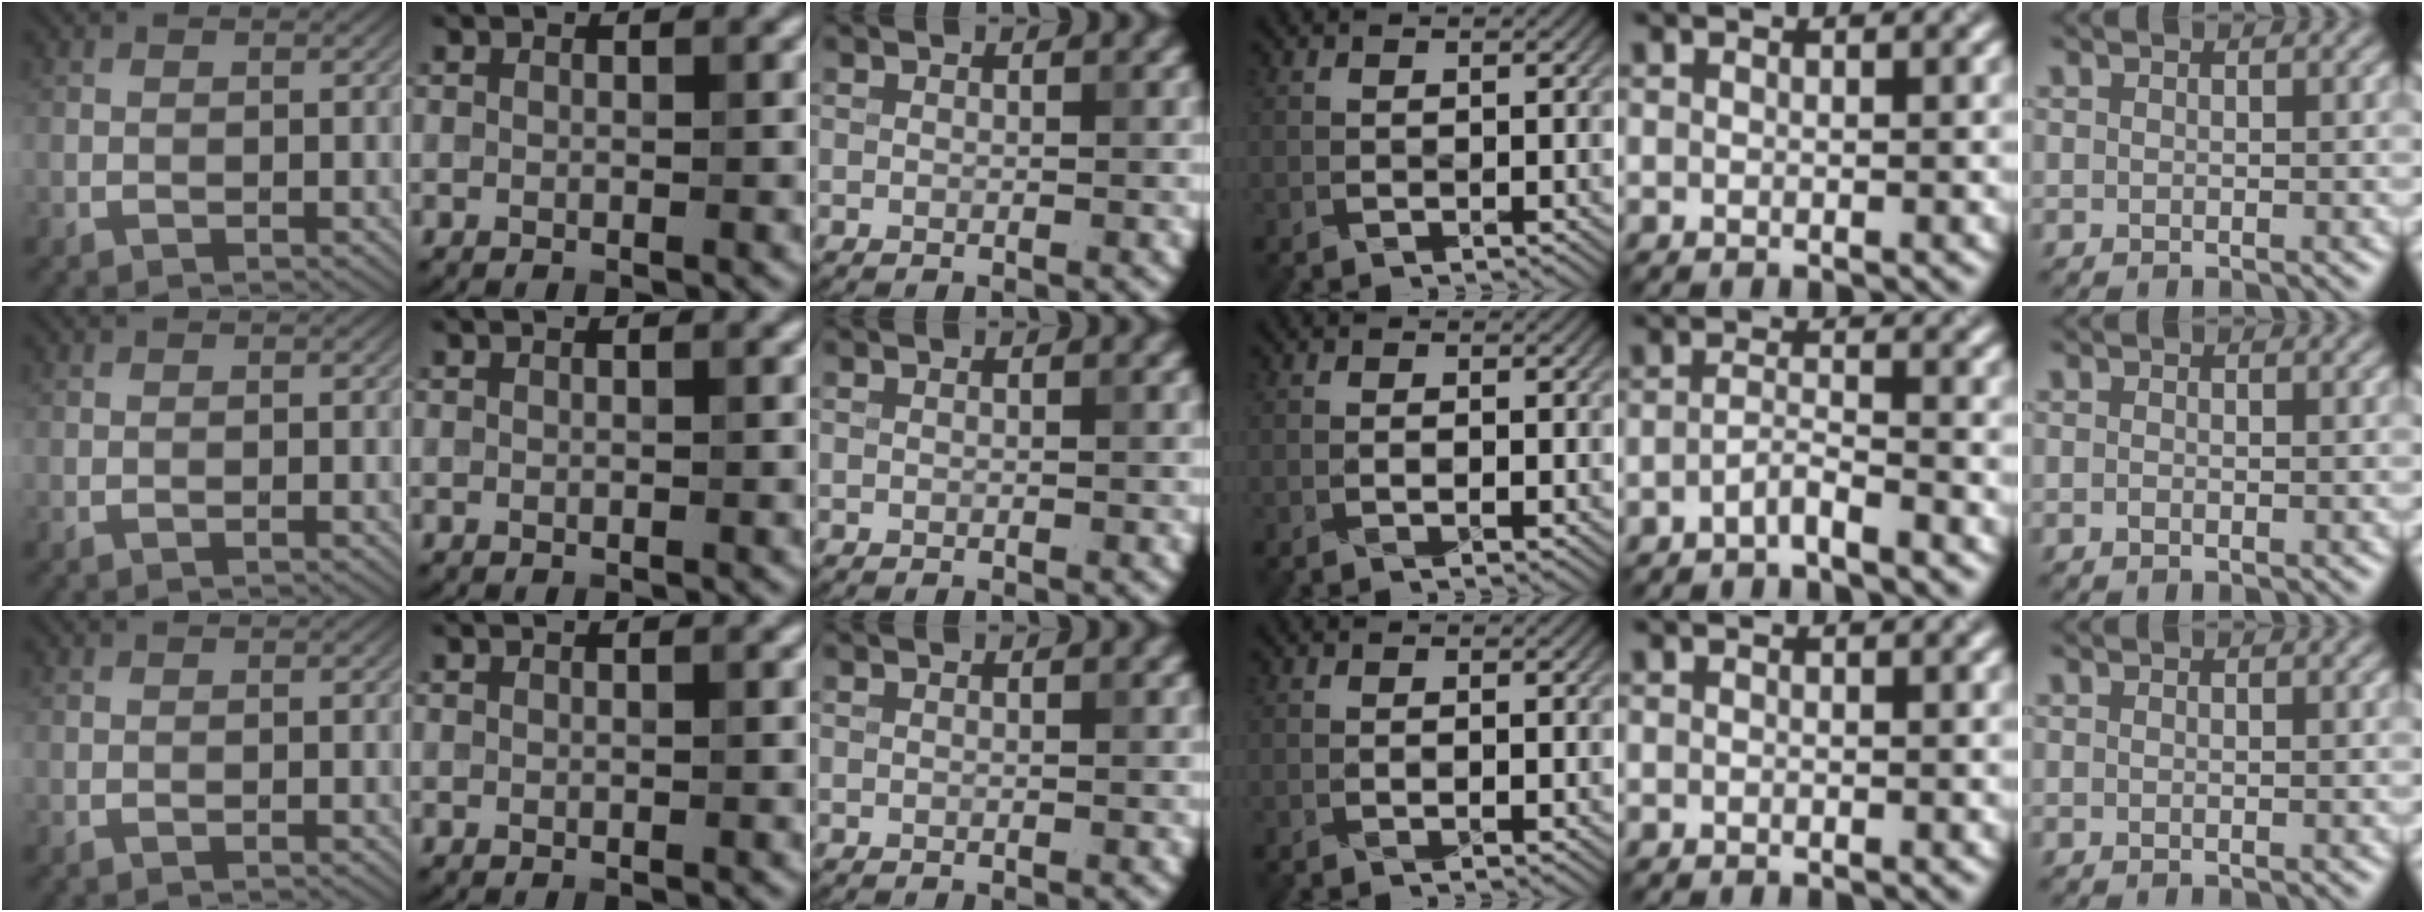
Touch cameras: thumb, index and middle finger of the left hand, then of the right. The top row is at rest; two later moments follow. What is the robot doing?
{"motion": "wrap", "object": "aluminum foil"}